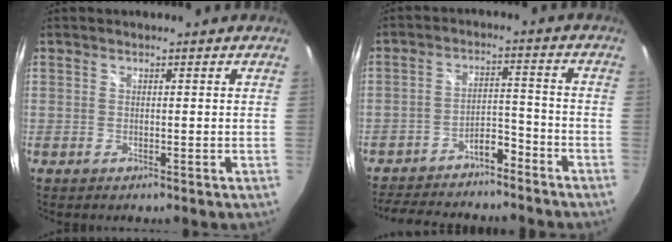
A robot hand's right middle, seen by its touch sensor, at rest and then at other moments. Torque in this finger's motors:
{"motor_torque": [0.14, -0.17, 0.07, 0.04]}